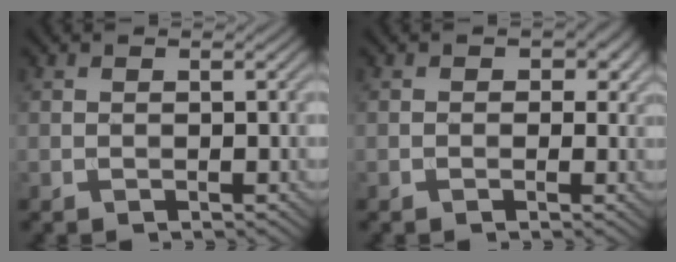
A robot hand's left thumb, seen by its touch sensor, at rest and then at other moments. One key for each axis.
{"total": 1.9, "fx": 0.3, "fy": 1.5, "fz": 1.1, "tx": -0.017, "ty": -0.008, "tz": 0.001}